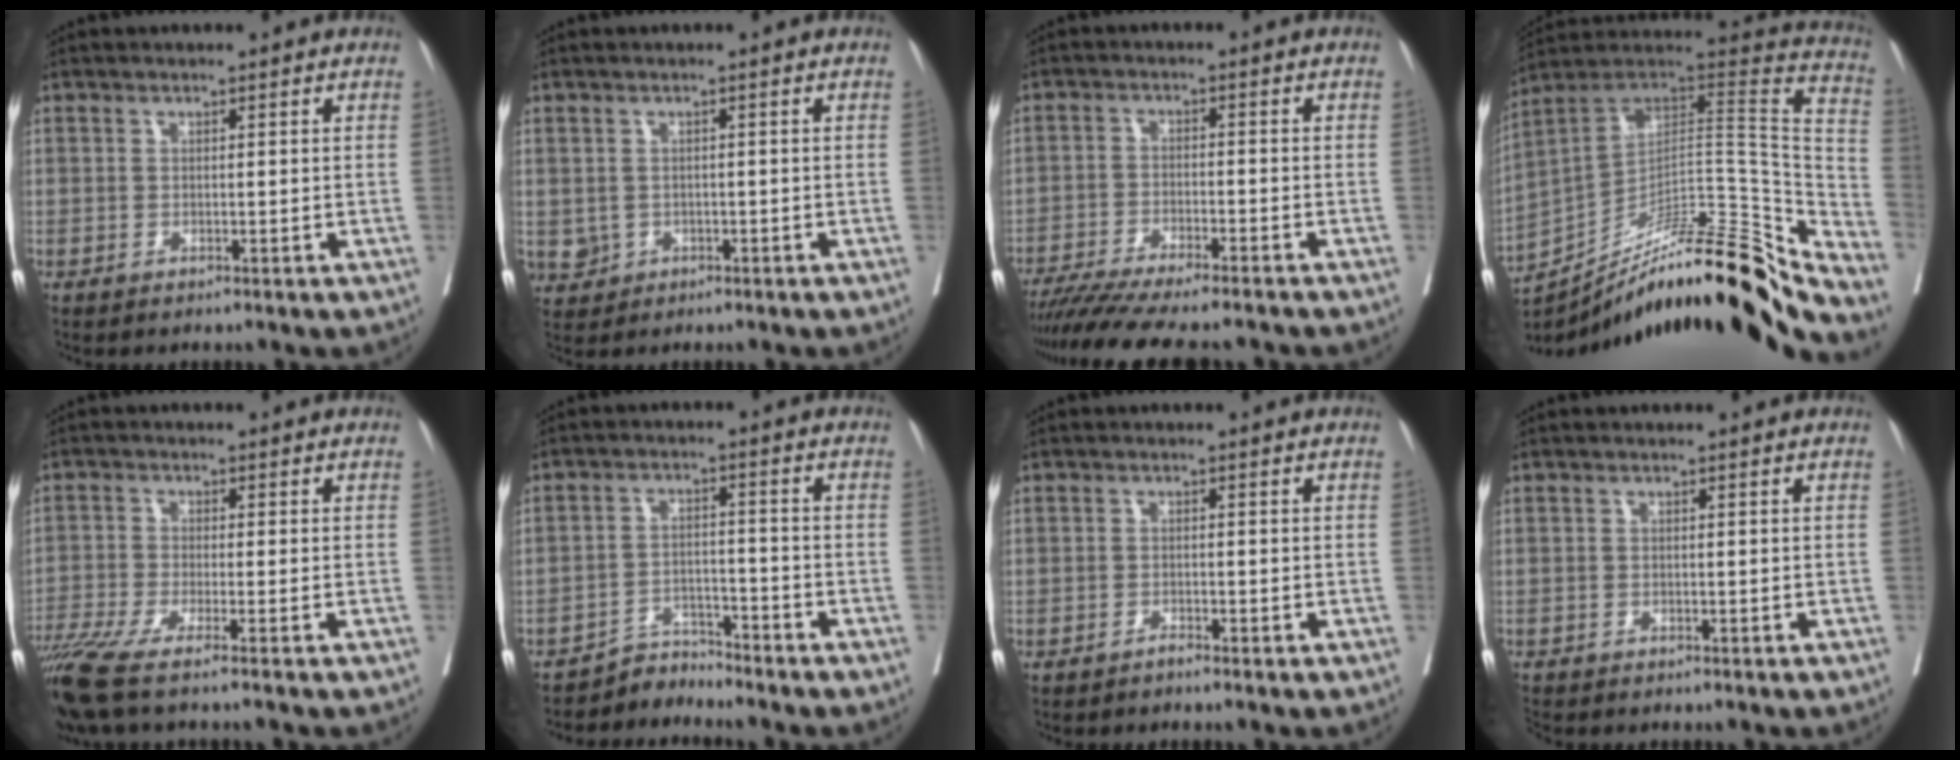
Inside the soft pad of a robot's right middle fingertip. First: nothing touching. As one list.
[{"total": 3.0, "force": [-0.6, 2.9, 0.5], "torque": [-0.008, 0.003, -0.003]}, {"total": 14.6, "force": [-12.8, 1.2, 6.9], "torque": [-0.107, -0.024, -0.195]}, {"total": 31.8, "force": [-24.6, 4.4, 19.6], "torque": [-0.210, 0.022, -0.364]}, {"total": 10.0, "force": [-7.5, -0.4, 6.6], "torque": [-0.116, -0.019, -0.129]}, {"total": 3.9, "force": [-3.7, 0.4, -1.0], "torque": [0.025, 0.001, -0.064]}, {"total": 0.8, "force": [-0.7, 0.0, 0.3], "torque": [-0.009, -0.001, -0.012]}, {"total": 1.7, "force": [-1.6, 0.3, 0.1], "torque": [-0.008, -0.006, -0.030]}]